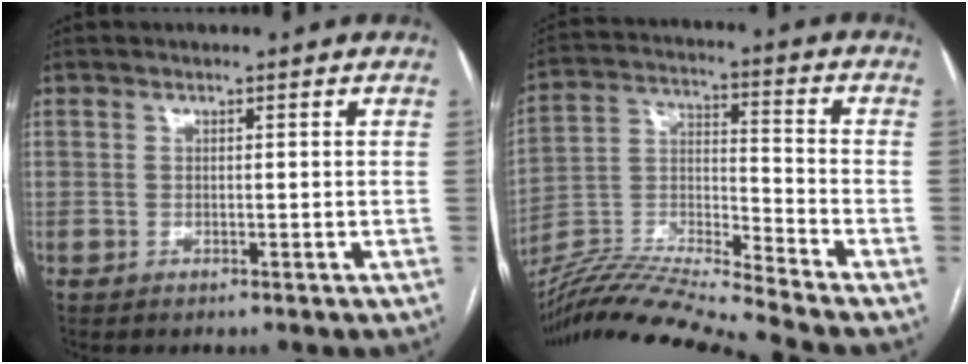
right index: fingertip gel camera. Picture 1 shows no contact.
{"total": 16.5, "force": [-15.3, -2.5, 5.5], "torque": [-0.099, 0.014, -0.281]}